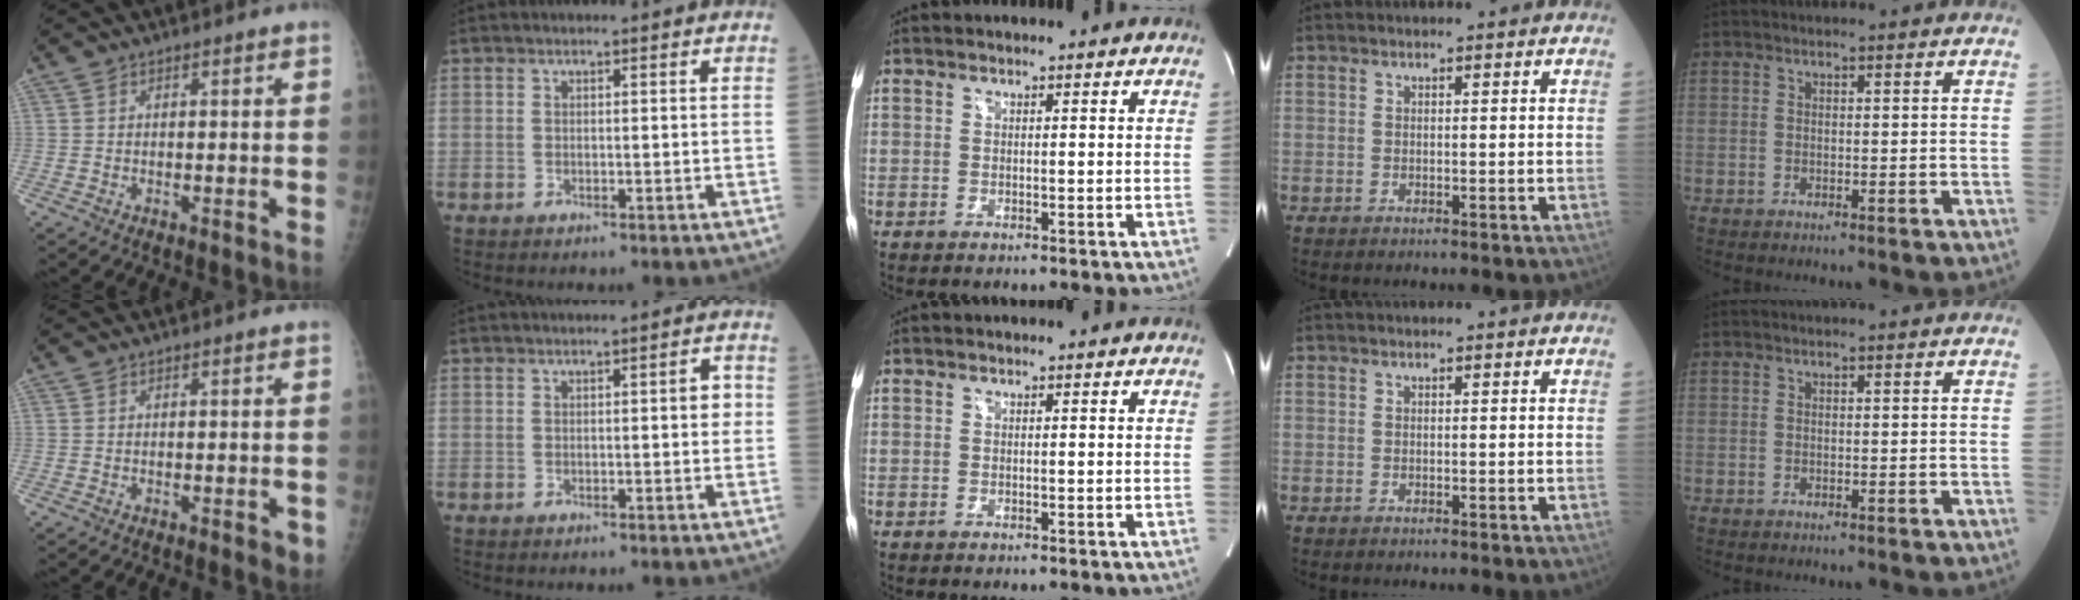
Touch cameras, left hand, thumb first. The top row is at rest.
{"thumb": {"total": 2.0, "force": [-0.7, 0.8, 1.6], "torque": [-0.012, -0.001, -0.006]}, "index": {"total": 1.9, "force": [0.0, 0.6, 1.8], "torque": [-0.016, 0.005, -0.002]}}